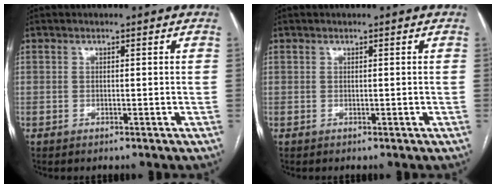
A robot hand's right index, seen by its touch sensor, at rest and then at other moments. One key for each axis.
{"total": 0.0}